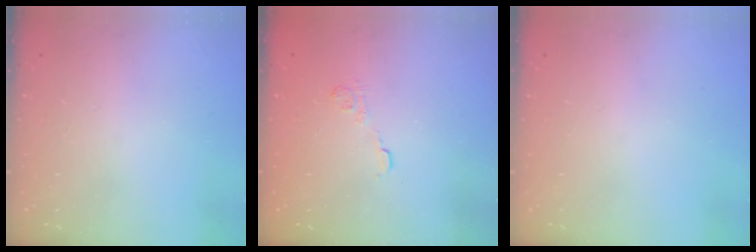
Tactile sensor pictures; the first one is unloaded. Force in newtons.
{"total": 3.0, "press": 2.6, "slide": 1.4}
{"total": 0.0}